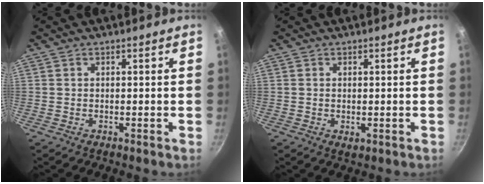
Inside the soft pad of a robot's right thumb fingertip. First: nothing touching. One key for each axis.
{"total": 1.4, "fx": -0.1, "fy": 0.8, "fz": 1.2, "tx": -0.018, "ty": -0.004, "tz": -0.002}